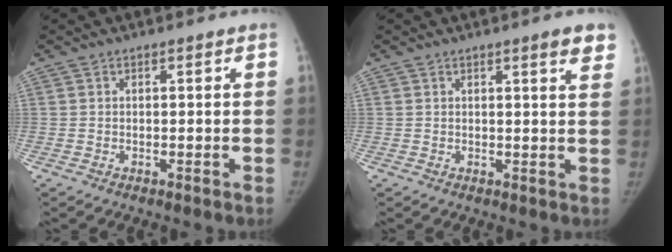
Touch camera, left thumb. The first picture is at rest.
{"total": 3.9, "force": [2.5, 0.6, 2.9], "torque": [-0.026, -0.011, 0.030]}